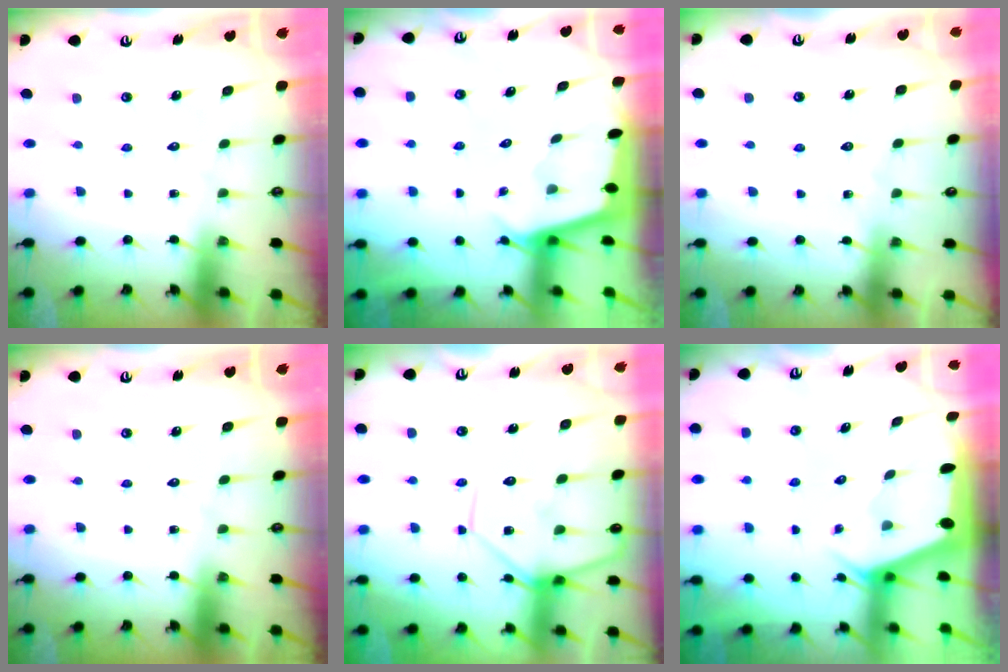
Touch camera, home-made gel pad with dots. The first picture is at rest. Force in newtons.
{"total": 2.0, "press": 2.0, "slide": 0.2}
{"total": 5.1, "press": 5.1, "slide": 0.6}
{"total": 0.0}
{"total": 11.5, "press": 11.4, "slide": 1.0}
{"total": 1.9, "press": 1.9, "slide": 0.3}